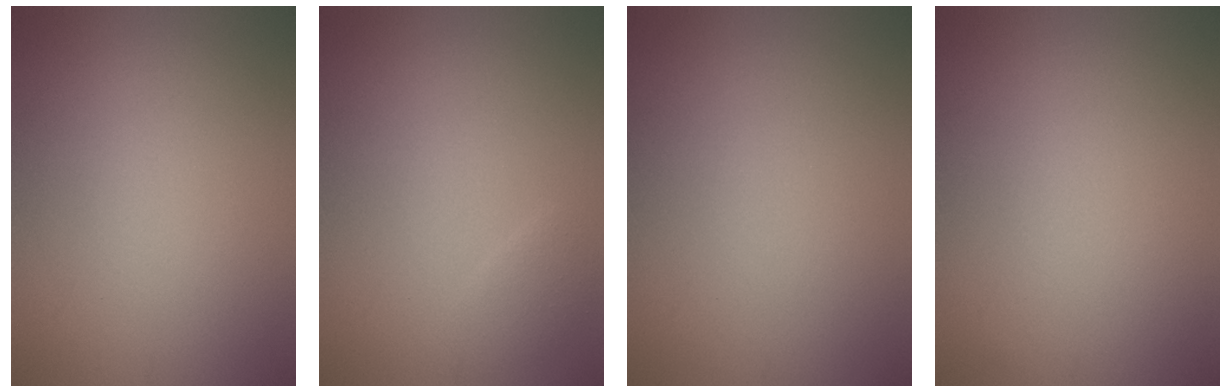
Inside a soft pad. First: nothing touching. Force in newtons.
{"total": 1.2, "press": 1.2, "slide": 0.1}
{"total": 0.0}
{"total": 0.0}